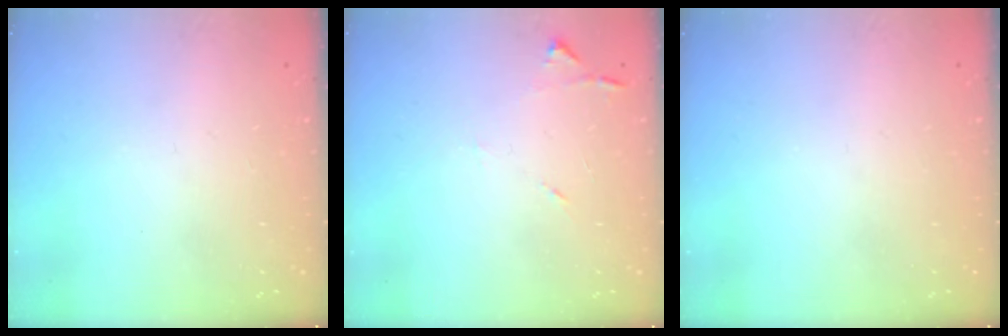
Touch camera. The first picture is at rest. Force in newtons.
{"total": 6.7, "press": 6.7, "slide": 0.7}
{"total": 0.0}